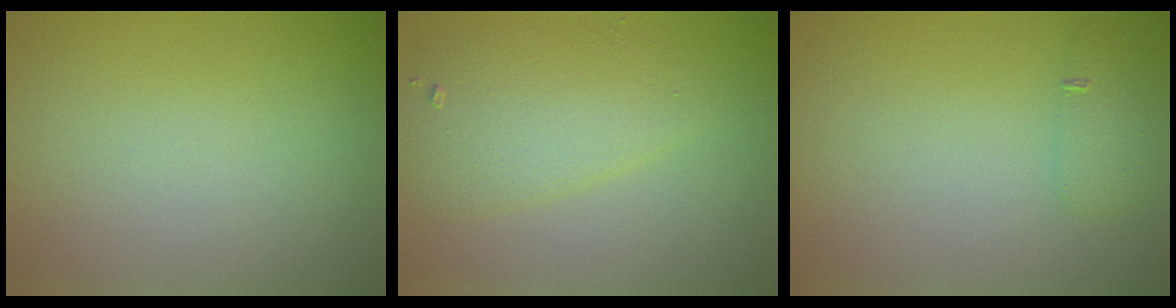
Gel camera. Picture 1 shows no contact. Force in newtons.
{"total": 3.8, "press": 3.8, "slide": 0.1}
{"total": 1.4, "press": 1.4, "slide": 0.0}